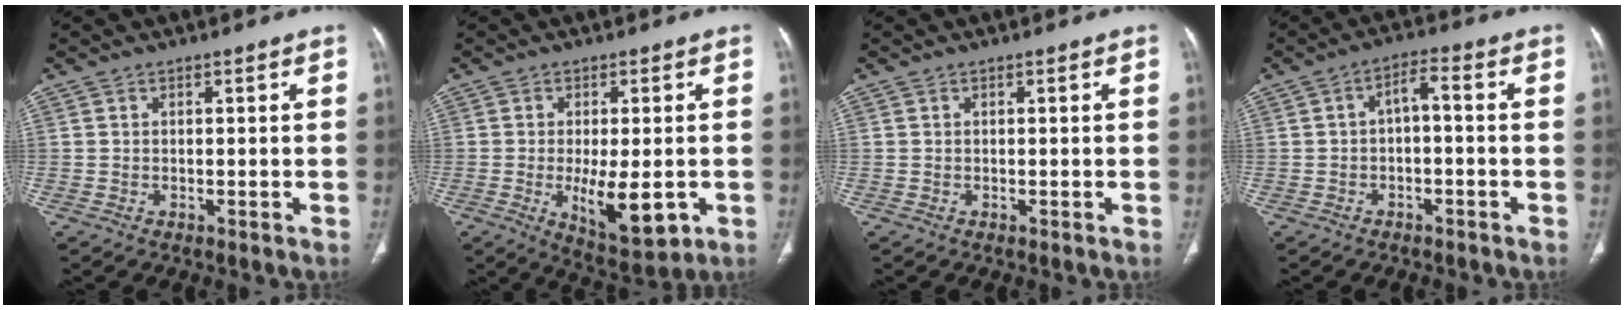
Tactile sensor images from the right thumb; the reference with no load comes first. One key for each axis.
{"total": 10.4, "fx": -2.3, "fy": 4.1, "fz": 9.3, "tx": -0.133, "ty": -0.020, "tz": -0.024}
{"total": 0.0}
{"total": 3.7, "fx": -1.1, "fy": 1.7, "fz": 3.1, "tx": -0.048, "ty": 0.031, "tz": -0.021}